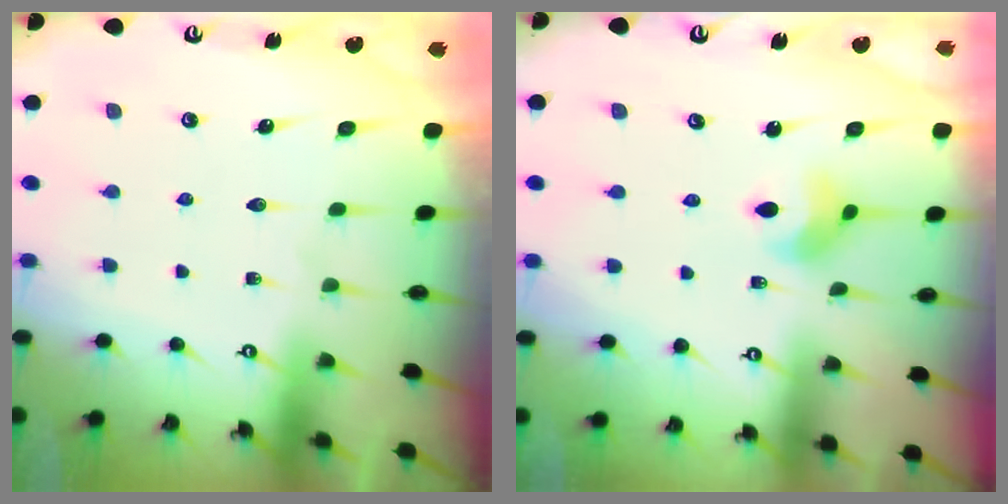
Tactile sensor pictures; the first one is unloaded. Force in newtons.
{"total": 5.7, "press": 5.7, "slide": 0.6}